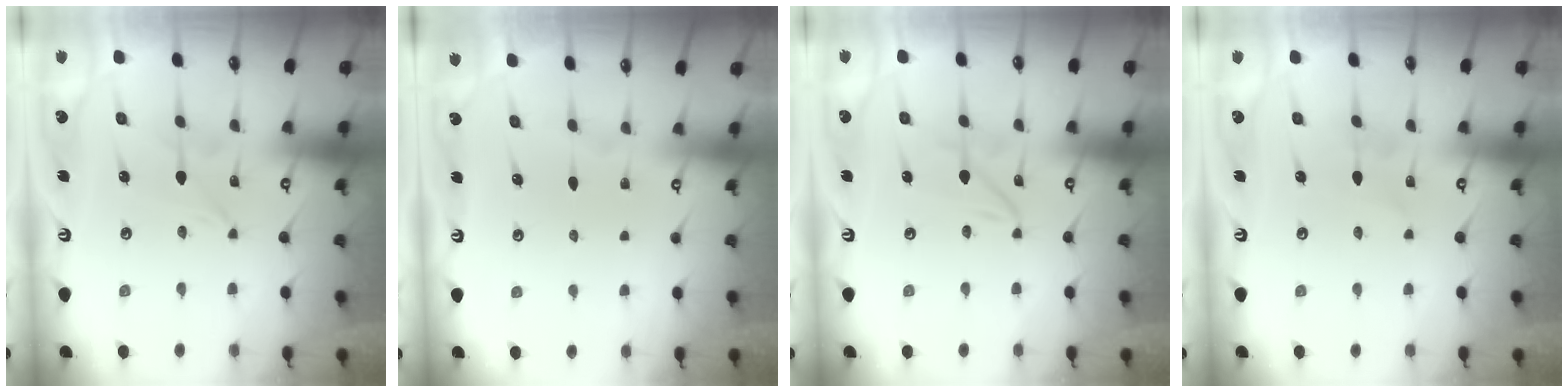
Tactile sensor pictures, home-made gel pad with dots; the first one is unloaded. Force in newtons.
{"total": 0.0}
{"total": 1.5, "press": 1.5, "slide": 0.1}
{"total": 2.6, "press": 2.6, "slide": 0.4}